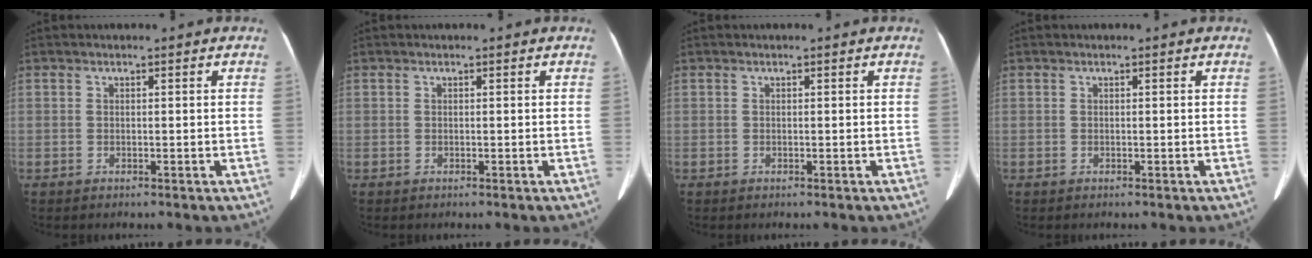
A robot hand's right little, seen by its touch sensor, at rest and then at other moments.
{"total": 0.0}
{"total": 0.0}
{"total": 0.0}